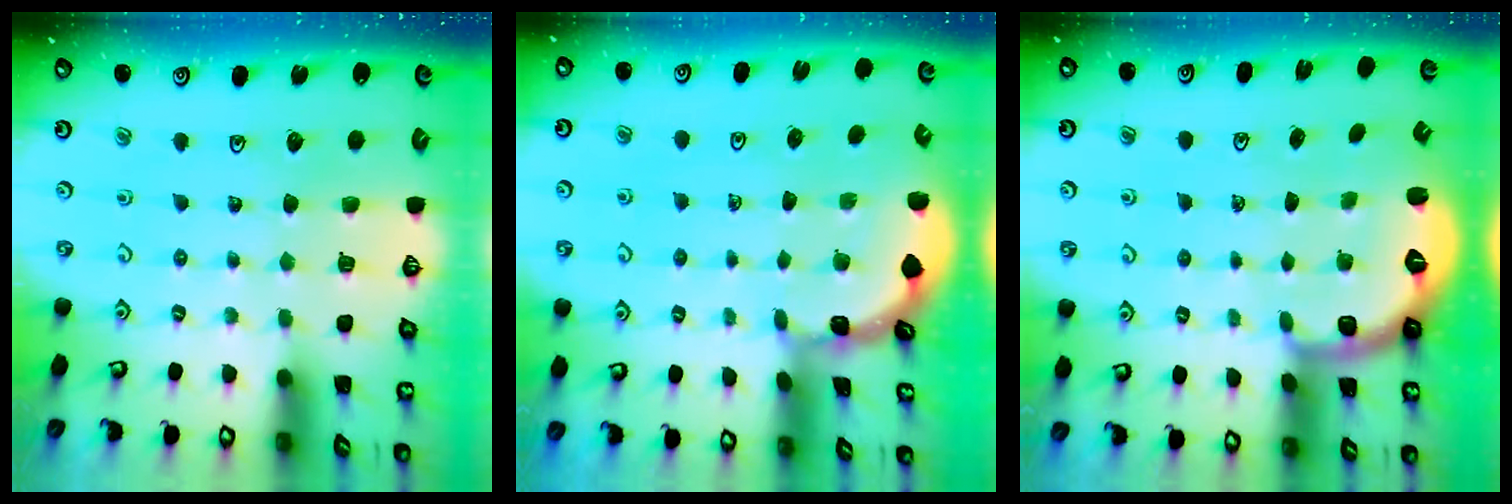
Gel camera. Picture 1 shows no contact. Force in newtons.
{"total": 1.1, "press": 1.1, "slide": 0.1}
{"total": 2.7, "press": 1.7, "slide": 2.1}